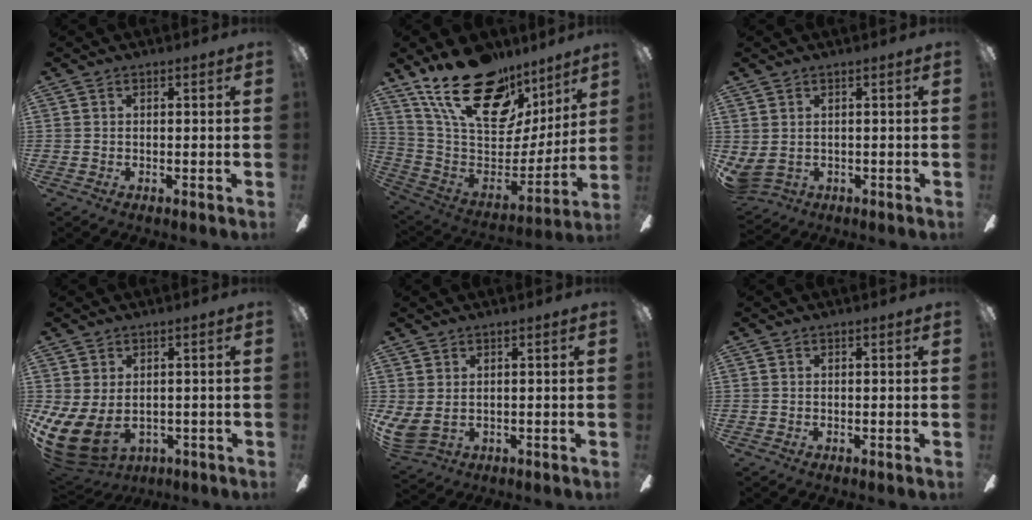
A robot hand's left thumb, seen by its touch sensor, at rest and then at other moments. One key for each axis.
{"total": 26.0, "fx": 17.1, "fy": 13.0, "fz": 14.7, "tx": -0.246, "ty": -0.108, "tz": 0.310}
{"total": 3.0, "fx": 1.3, "fy": 2.3, "fz": 1.5, "tx": -0.046, "ty": -0.009, "tz": 0.022}
{"total": 9.4, "fx": -0.4, "fy": 6.3, "fz": 7.0, "tx": -0.161, "ty": -0.014, "tz": -0.005}
{"total": 3.6, "fx": 1.2, "fy": 2.2, "fz": 2.6, "tx": -0.071, "ty": -0.011, "tz": 0.020}
{"total": 0.0}